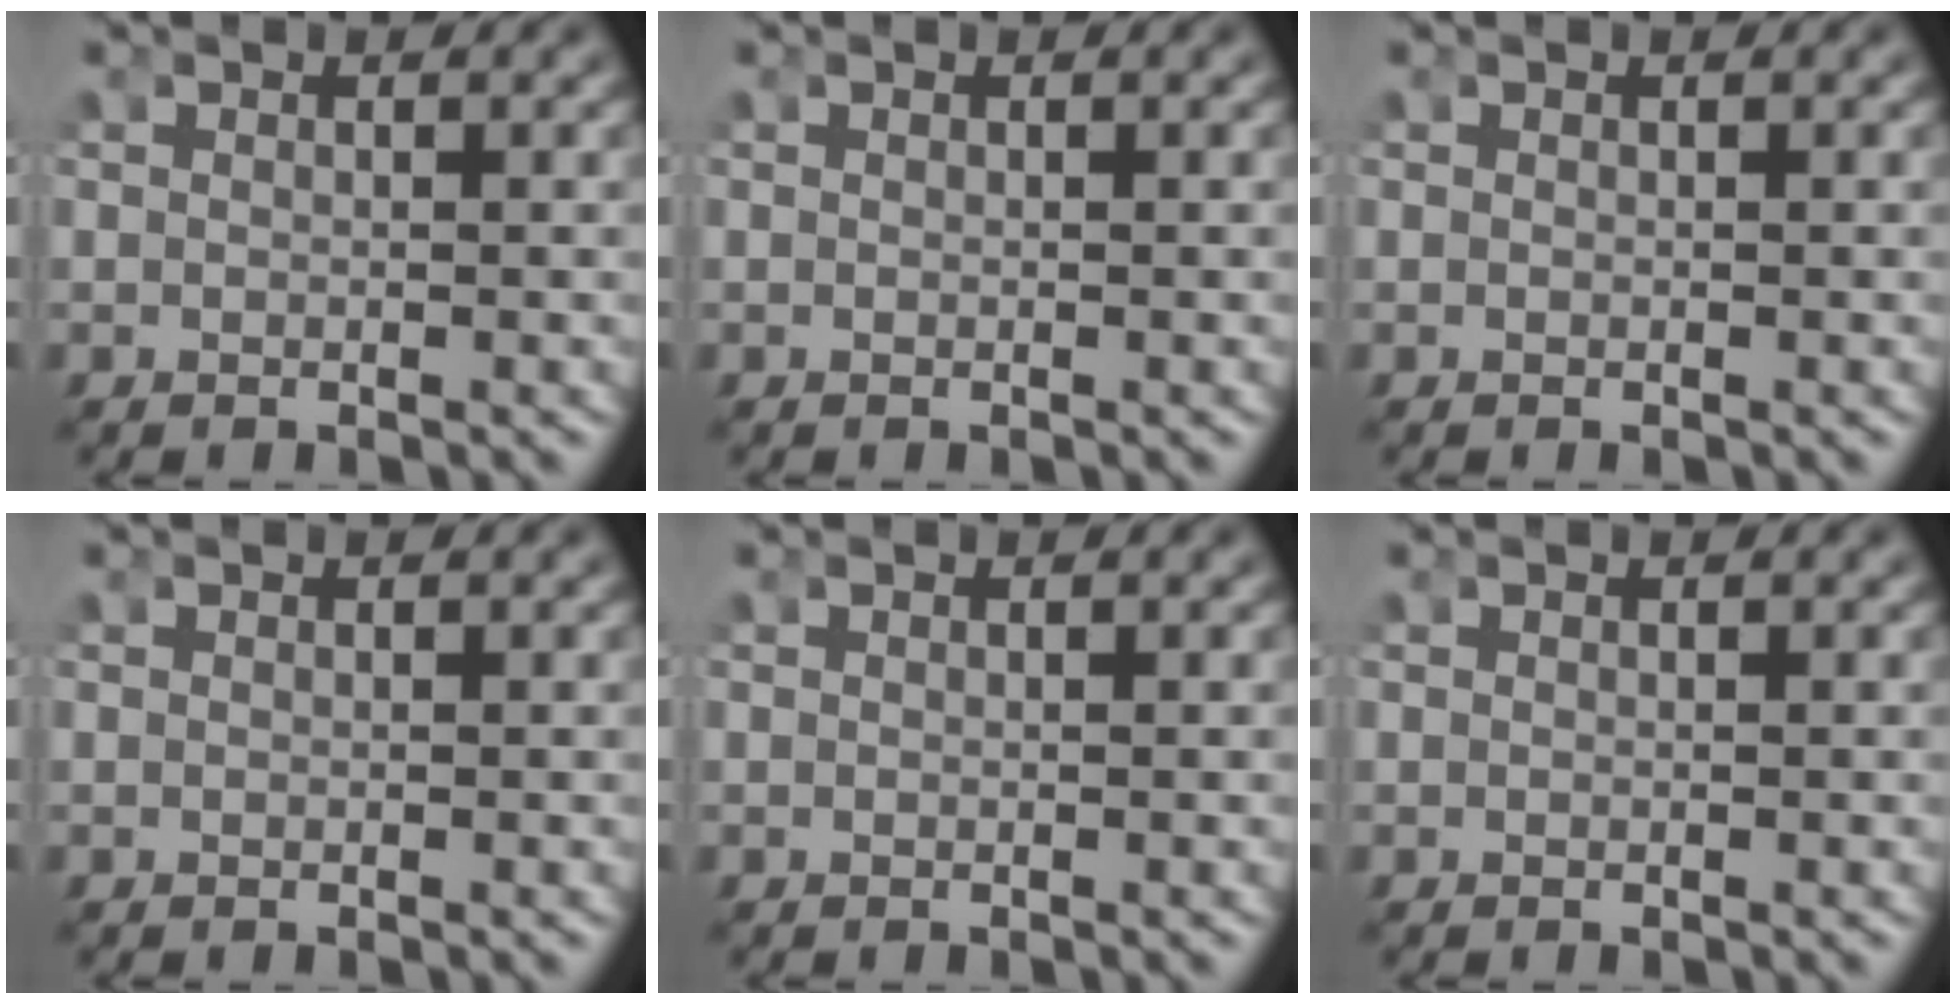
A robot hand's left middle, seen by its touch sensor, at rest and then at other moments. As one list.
[{"total": 0.0}, {"total": 0.0}, {"total": 0.0}, {"total": 0.0}, {"total": 0.0}]